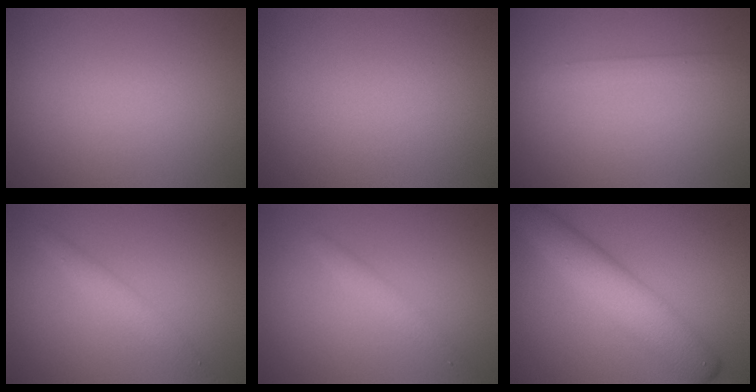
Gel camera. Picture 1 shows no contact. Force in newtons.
{"total": 0.0}
{"total": 1.4, "press": 1.4, "slide": 0.1}
{"total": 2.2, "press": 2.2, "slide": 0.0}
{"total": 1.7, "press": 1.7, "slide": 0.0}
{"total": 6.0, "press": 6.0, "slide": 0.2}